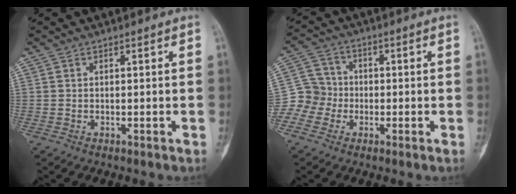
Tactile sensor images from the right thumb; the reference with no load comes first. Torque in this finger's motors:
{"motor_torque": [-0.08, 0.03, 0.21, -0.29, 0.02]}